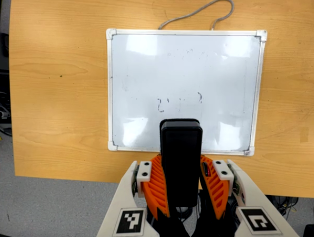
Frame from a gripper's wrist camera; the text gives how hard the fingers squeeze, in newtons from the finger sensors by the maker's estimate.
{"total": 8.7, "left": 7.2, "right": 10.2}